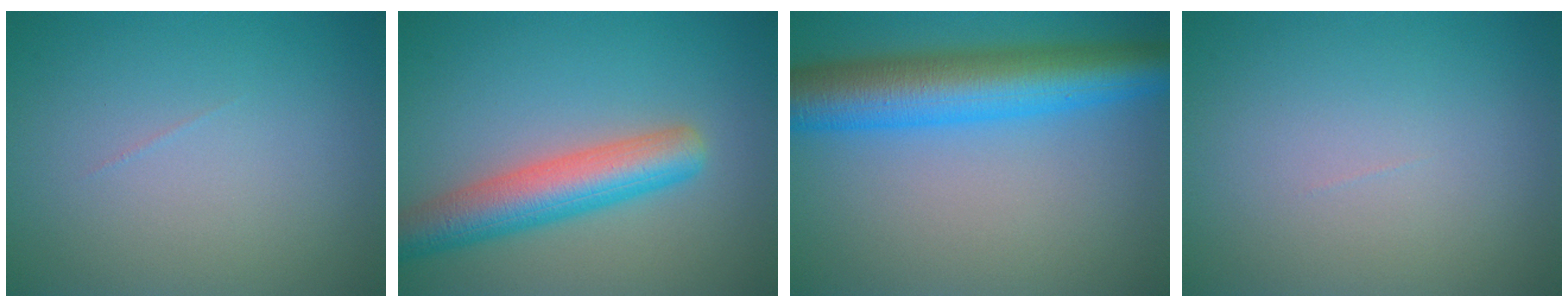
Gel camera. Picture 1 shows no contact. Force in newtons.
{"total": 6.2, "press": 6.2, "slide": 0.3}
{"total": 9.3, "press": 9.3, "slide": 0.2}
{"total": 0.0}